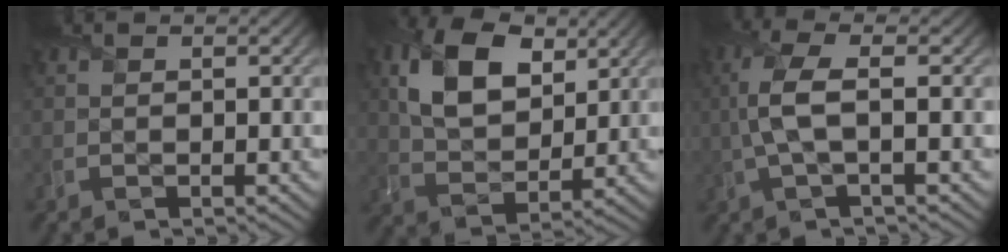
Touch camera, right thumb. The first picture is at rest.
{"total": 10.7, "force": [4.0, 6.6, 7.4], "torque": [-0.167, 0.006, 0.074]}
{"total": 5.7, "force": [-0.1, 1.7, 5.5], "torque": [-0.133, 0.009, -0.009]}